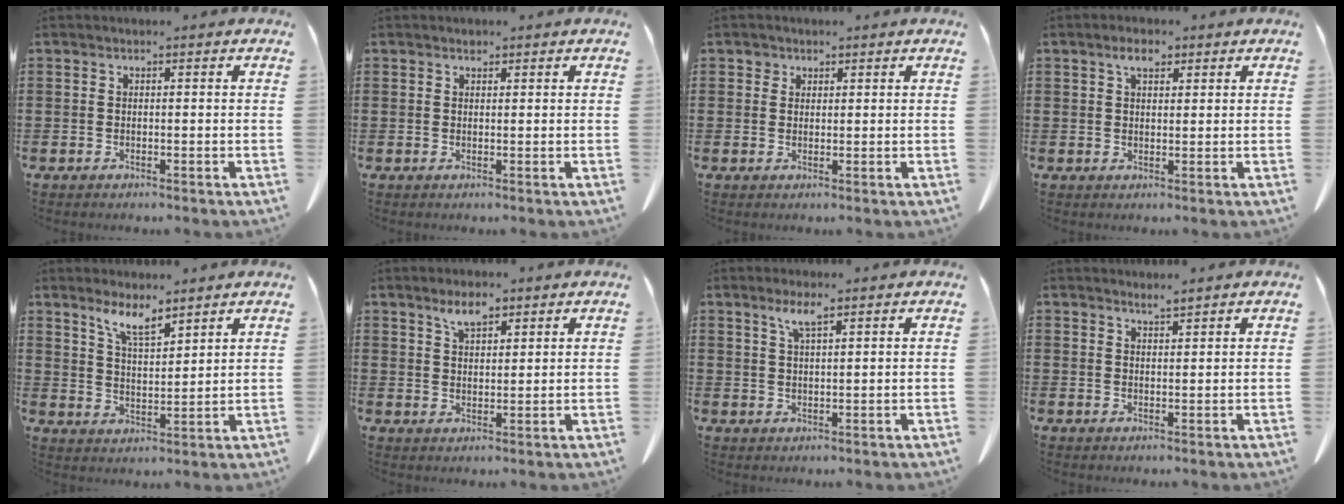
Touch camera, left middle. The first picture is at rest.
{"total": 0.8, "force": [0.8, 0.3, 0.2], "torque": [-0.005, -0.002, 0.016]}
{"total": 1.4, "force": [1.1, 0.9, 0.2], "torque": [-0.001, -0.003, 0.021]}
{"total": 3.1, "force": [2.0, 1.3, 2.0], "torque": [-0.036, 0.002, 0.034]}
{"total": 5.9, "force": [5.0, 0.9, 3.0], "torque": [-0.072, -0.013, 0.088]}
{"total": 4.2, "force": [3.0, 1.5, 2.5], "torque": [-0.048, 0.000, 0.053]}
{"total": 3.4, "force": [2.3, 0.4, 2.4], "torque": [-0.053, 0.002, 0.041]}
{"total": 1.9, "force": [1.8, 0.0, 0.6], "torque": [-0.015, -0.001, 0.035]}